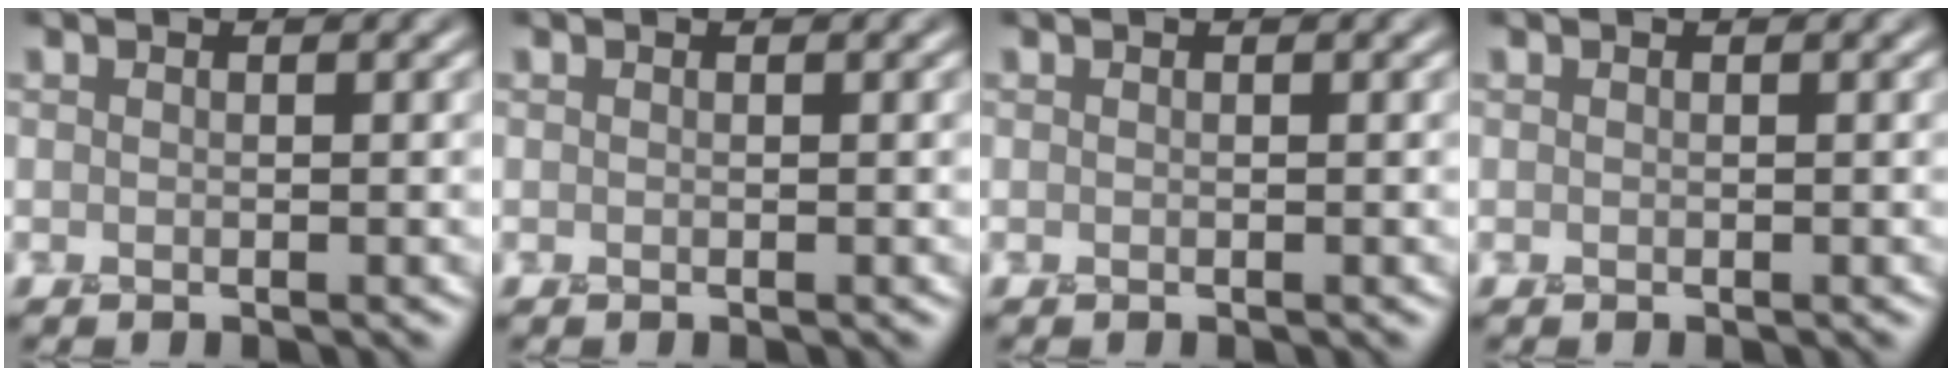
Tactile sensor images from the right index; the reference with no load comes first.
{"total": 0.0}
{"total": 0.0}
{"total": 0.0}